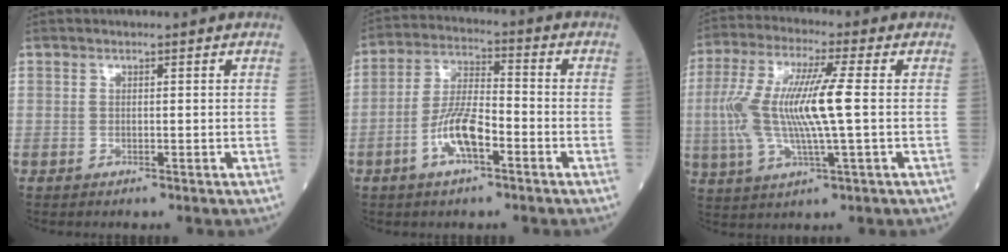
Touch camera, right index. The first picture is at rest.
{"total": 8.4, "force": [-3.5, 2.3, 7.2], "torque": [-0.148, 0.007, -0.069]}
{"total": 13.1, "force": [0.1, 1.4, 13.0], "torque": [-0.278, 0.008, -0.001]}